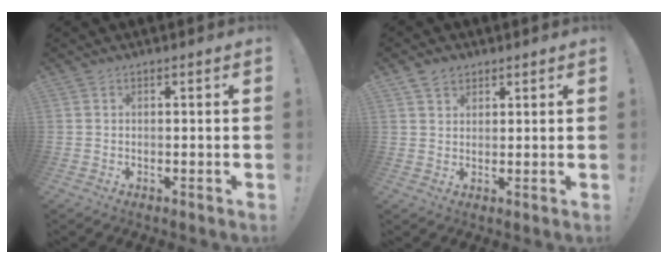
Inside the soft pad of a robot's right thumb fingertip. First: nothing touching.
{"total": 4.0, "force": [2.8, 2.7, 1.1], "torque": [-0.013, -0.010, 0.052]}